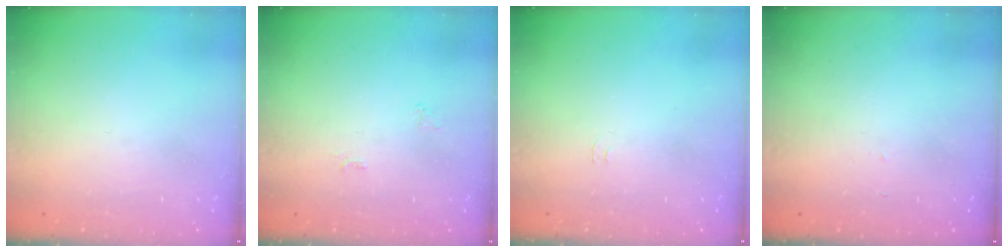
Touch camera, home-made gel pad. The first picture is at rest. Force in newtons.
{"total": 2.5, "press": 2.5, "slide": 0.4}
{"total": 3.3, "press": 3.2, "slide": 0.3}
{"total": 2.0, "press": 2.0, "slide": 0.3}